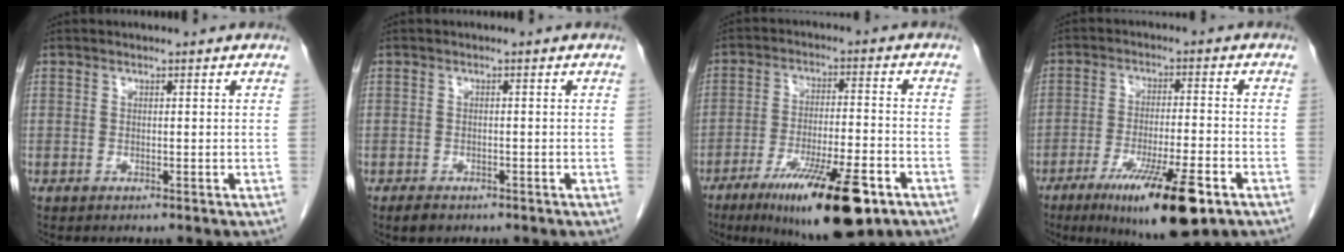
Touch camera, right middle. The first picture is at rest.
{"total": 2.1, "force": [-1.5, 1.1, 0.9], "torque": [-0.021, -0.002, -0.017]}
{"total": 16.0, "force": [-9.2, 2.7, 12.8], "torque": [-0.193, -0.026, -0.144]}
{"total": 13.9, "force": [-7.7, 1.7, 11.4], "torque": [-0.177, -0.030, -0.120]}